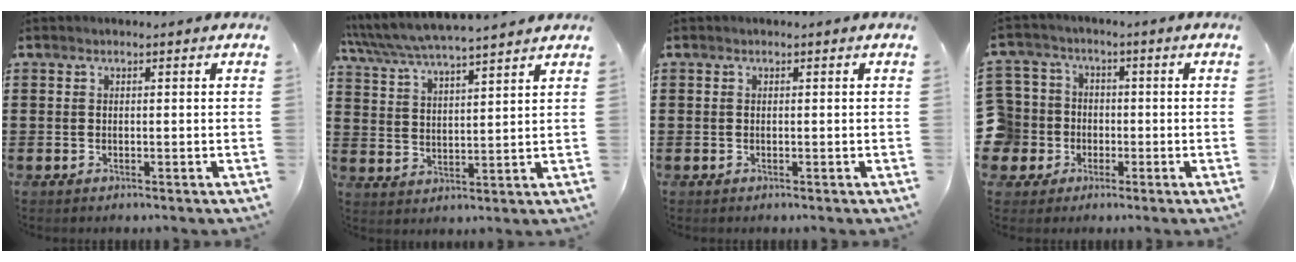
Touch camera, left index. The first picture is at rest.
{"total": 4.9, "force": [4.6, 0.1, 1.5], "torque": [-0.049, -0.028, 0.077]}
{"total": 0.0}
{"total": 6.9, "force": [-1.4, 6.7, 1.1], "torque": [-0.073, 0.008, -0.028]}